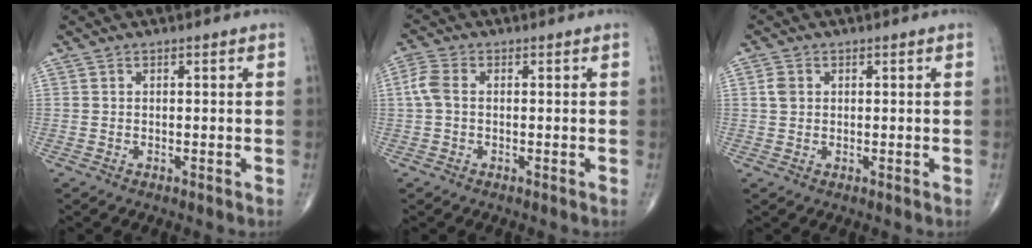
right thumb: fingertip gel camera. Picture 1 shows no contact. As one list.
[{"total": 3.8, "force": [0.1, 2.4, 2.9], "torque": [-0.074, 0.009, -0.005]}, {"total": 2.2, "force": [0.5, 1.8, 1.2], "torque": [-0.020, 0.003, 0.009]}]